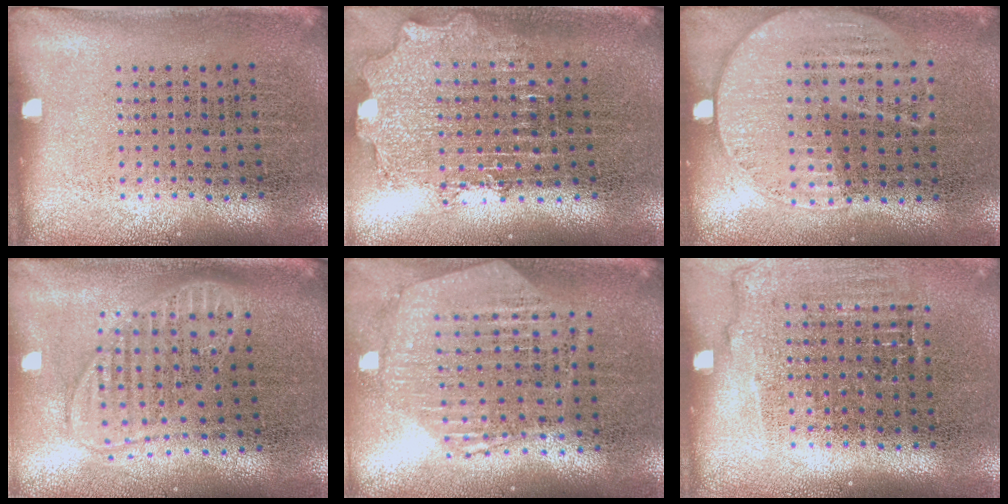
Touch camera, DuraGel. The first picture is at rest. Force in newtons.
{"total": 2.0, "press": 1.6, "slide": 1.2}
{"total": 1.2, "press": 1.0, "slide": 0.6}
{"total": 1.8, "press": 1.5, "slide": 1.0}
{"total": 1.2, "press": 1.2, "slide": 0.1}
{"total": 1.1, "press": 1.1, "slide": 0.4}